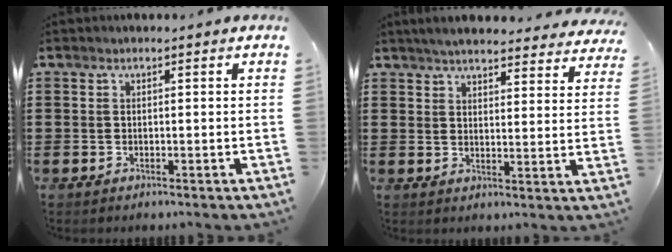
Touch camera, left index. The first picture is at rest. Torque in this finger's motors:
{"motor_torque": [2.14, 0.00, 0.60, 0.08]}